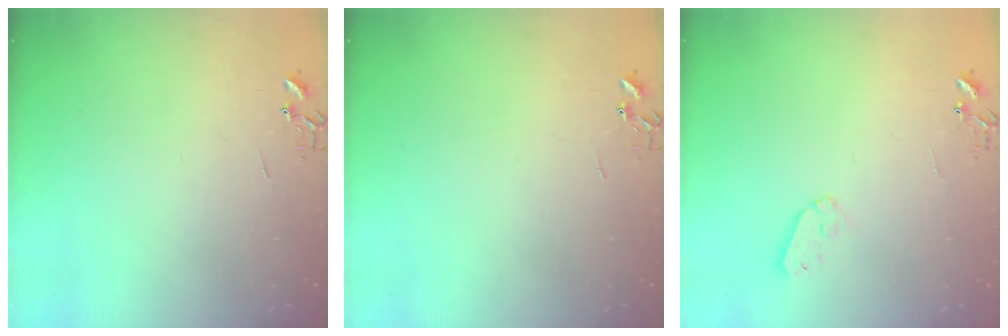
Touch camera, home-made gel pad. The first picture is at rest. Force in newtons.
{"total": 0.0}
{"total": 6.5, "press": 6.5, "slide": 0.6}